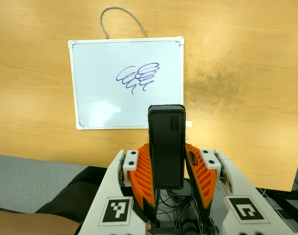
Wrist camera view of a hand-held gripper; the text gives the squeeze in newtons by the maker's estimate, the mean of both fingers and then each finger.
{"total": 4.4, "left": 3.1, "right": 5.7}